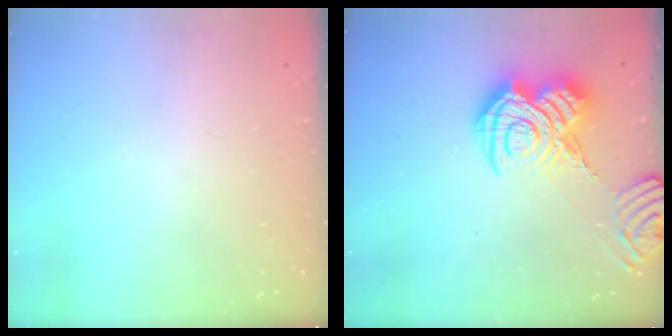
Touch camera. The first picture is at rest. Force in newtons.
{"total": 14.9, "press": 14.9, "slide": 0.6}